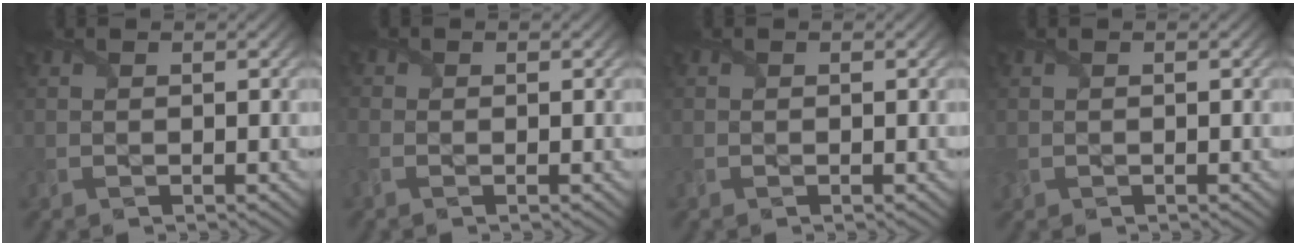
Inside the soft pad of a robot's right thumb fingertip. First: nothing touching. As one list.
[{"total": 1.5, "force": [-0.5, 1.1, 0.8], "torque": [-0.027, -0.004, -0.014]}, {"total": 0.0}, {"total": 0.8, "force": [0.0, 0.7, 0.4], "torque": [-0.019, -0.001, 0.002]}]